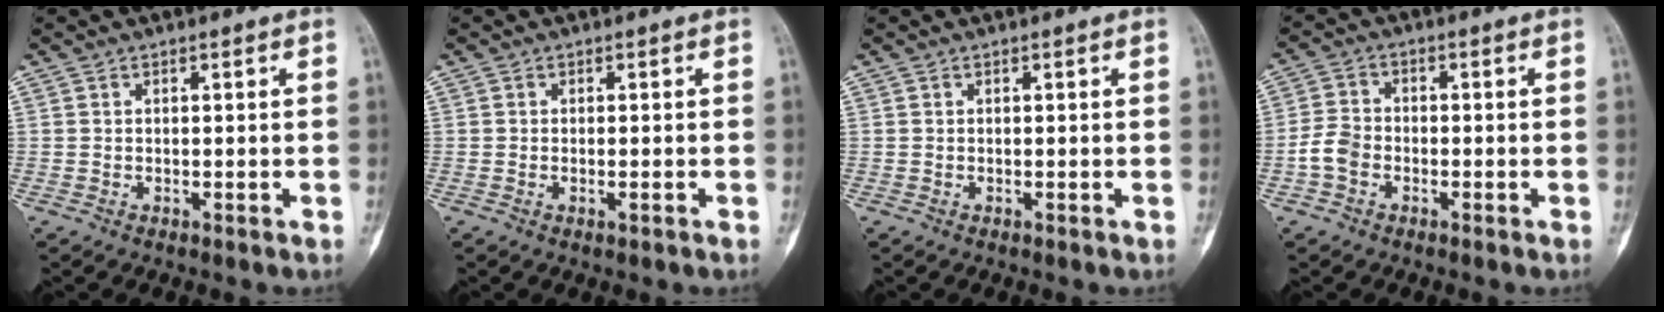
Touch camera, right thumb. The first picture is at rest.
{"total": 1.0, "force": [-0.3, 0.3, 0.9], "torque": [-0.017, 0.000, -0.003]}
{"total": 0.0}
{"total": 4.6, "force": [-1.8, 3.3, 2.6], "torque": [-0.048, 0.015, -0.040]}